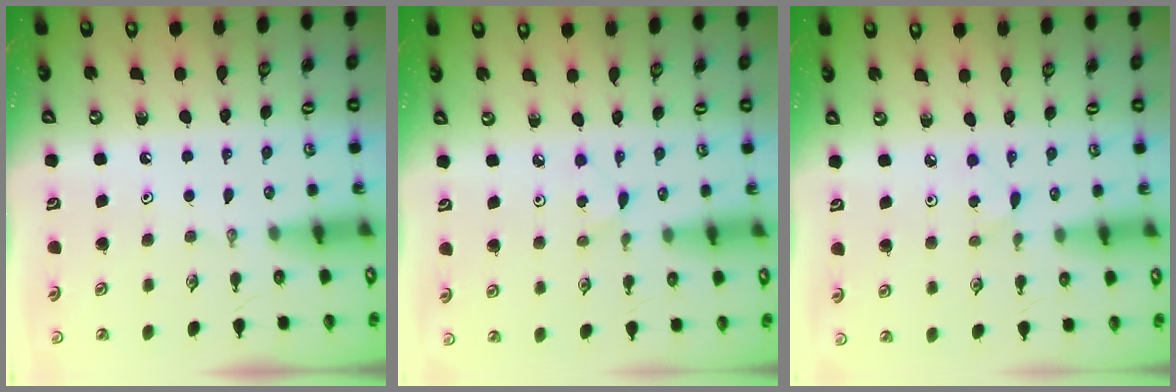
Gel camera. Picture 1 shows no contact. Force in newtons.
{"total": 2.6, "press": 2.6, "slide": 0.2}
{"total": 2.6, "press": 2.6, "slide": 0.2}